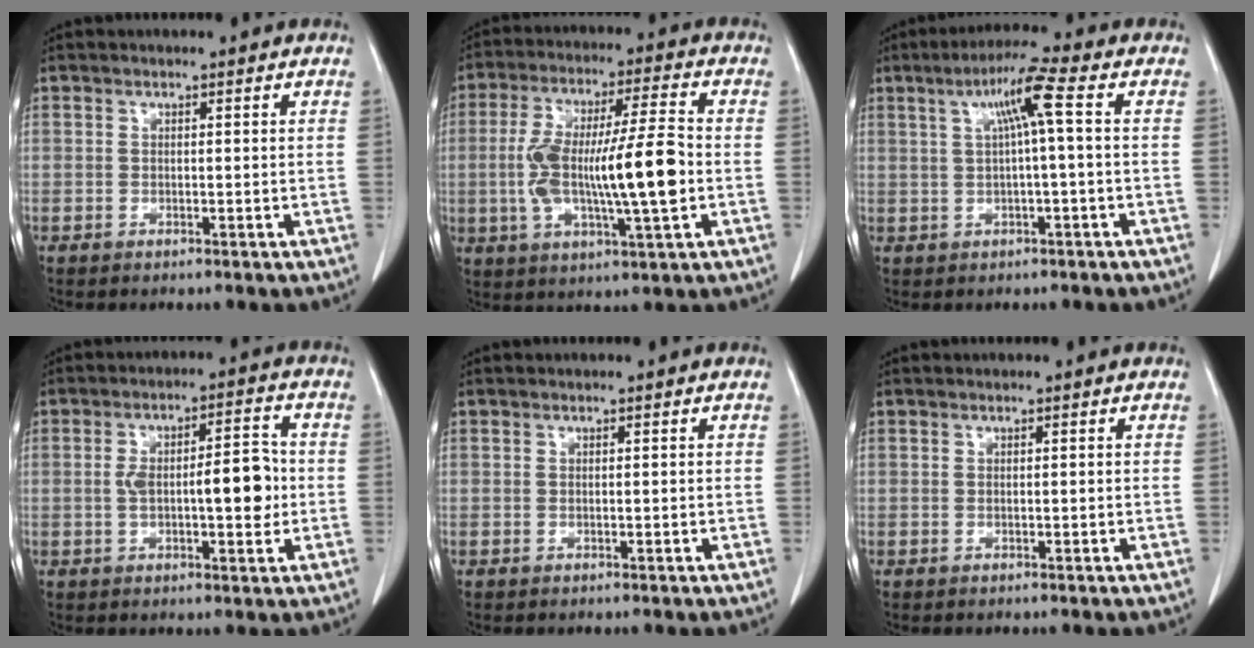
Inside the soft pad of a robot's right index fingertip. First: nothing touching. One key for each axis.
{"total": 15.7, "fx": -1.9, "fy": 2.5, "fz": 15.4, "tx": -0.290, "ty": 0.012, "tz": -0.028}
{"total": 6.6, "fx": 1.3, "fy": -0.2, "fz": 6.4, "tx": -0.117, "ty": 0.017, "tz": 0.026}
{"total": 11.7, "fx": -0.5, "fy": 3.9, "fz": 11.1, "tx": -0.182, "ty": 0.025, "tz": -0.003}
{"total": 0.0}
{"total": 0.0}